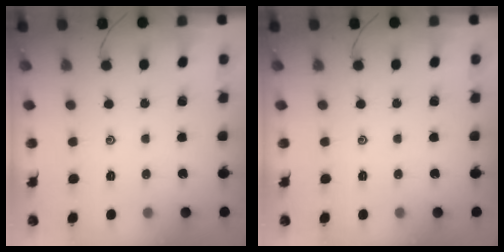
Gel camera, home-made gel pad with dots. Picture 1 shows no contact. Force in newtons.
{"total": 0.0}